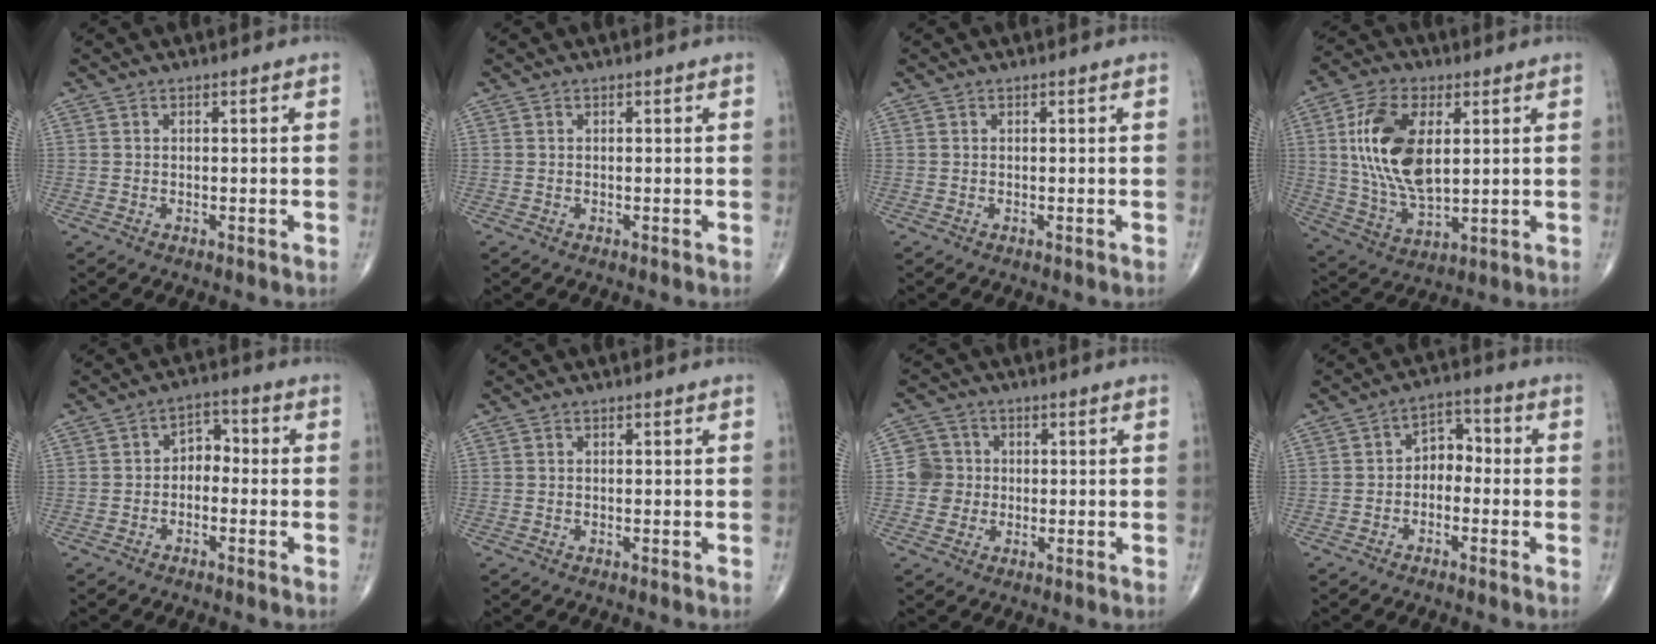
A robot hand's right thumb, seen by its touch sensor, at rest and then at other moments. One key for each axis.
{"total": 0.0}
{"total": 0.0}
{"total": 16.7, "fx": 3.4, "fy": 8.7, "fz": 13.8, "tx": -0.262, "ty": -0.010, "tz": 0.068}
{"total": 4.3, "fx": -0.9, "fy": 3.1, "fz": 2.9, "tx": -0.024, "ty": 0.026, "tz": -0.029}
{"total": 0.0}
{"total": 5.0, "fx": -0.1, "fy": 4.9, "fz": 0.6, "tx": 0.019, "ty": 0.010, "tz": -0.011}
{"total": 5.2, "fx": -1.1, "fy": 3.7, "fz": 3.4, "tx": -0.029, "ty": 0.031, "tz": -0.033}